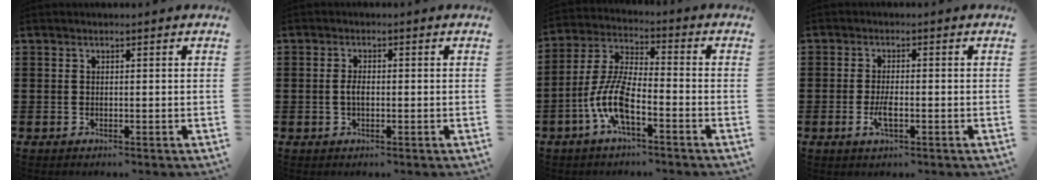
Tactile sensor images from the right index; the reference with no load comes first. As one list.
[{"total": 2.1, "force": [-0.2, 0.9, 1.9], "torque": [-0.045, -0.001, -0.007]}, {"total": 8.7, "force": [-4.0, 2.7, 7.2], "torque": [-0.182, -0.008, -0.084]}, {"total": 3.2, "force": [-1.1, 0.8, 2.9], "torque": [-0.063, -0.006, -0.022]}]